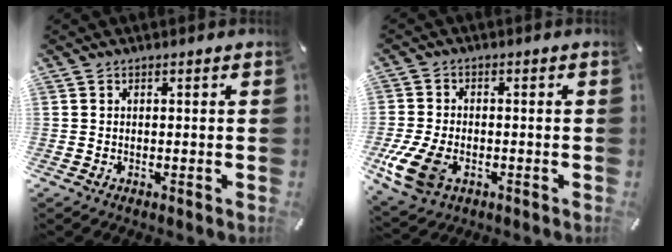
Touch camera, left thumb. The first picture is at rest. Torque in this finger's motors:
{"motor_torque": [1.39, 1.90, 0.58, -0.57, 0.13]}